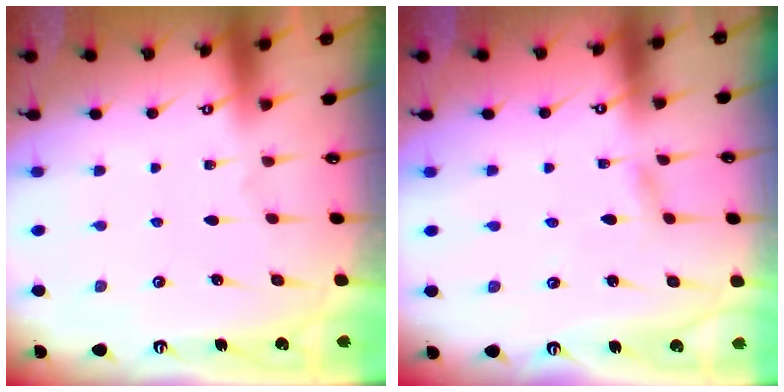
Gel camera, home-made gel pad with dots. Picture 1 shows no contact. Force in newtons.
{"total": 2.3, "press": 2.3, "slide": 0.2}